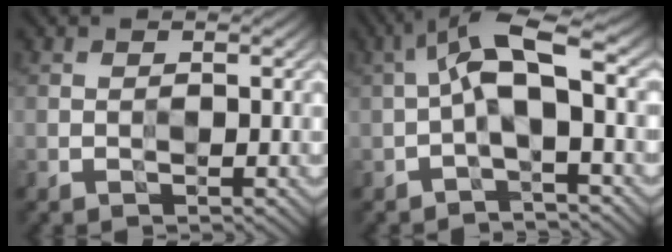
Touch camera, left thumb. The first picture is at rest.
{"total": 7.9, "force": [-0.1, 2.5, 7.4], "torque": [-0.146, 0.027, -0.015]}